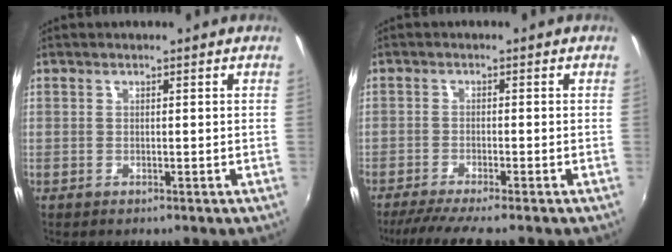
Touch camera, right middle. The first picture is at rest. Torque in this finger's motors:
{"motor_torque": [0.89, -0.87, 0.15, 0.12]}